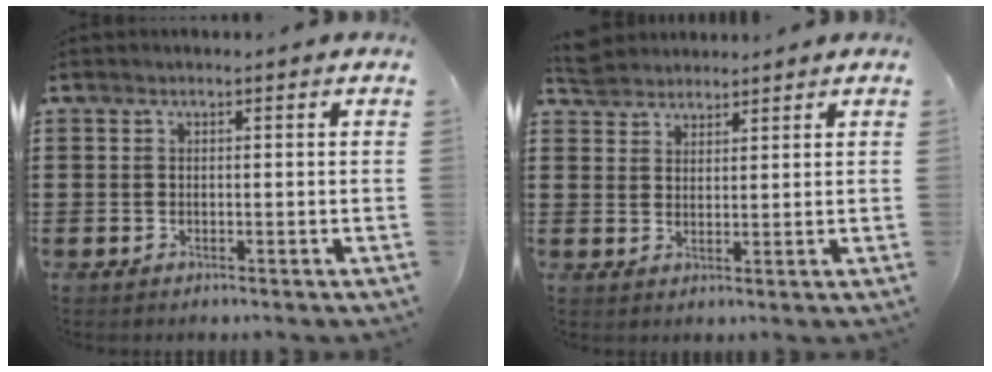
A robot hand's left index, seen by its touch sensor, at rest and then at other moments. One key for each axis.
{"total": 4.0, "fx": 3.7, "fy": 1.4, "fz": 0.3, "tx": -0.023, "ty": -0.004, "tz": 0.072}